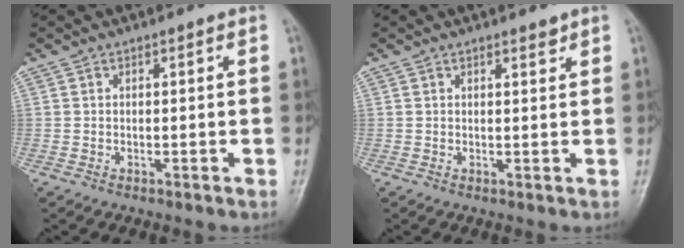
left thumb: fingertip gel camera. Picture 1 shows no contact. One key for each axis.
{"total": 1.5, "fx": 1.2, "fy": 0.5, "fz": 0.8, "tx": -0.006, "ty": -0.008, "tz": 0.016}